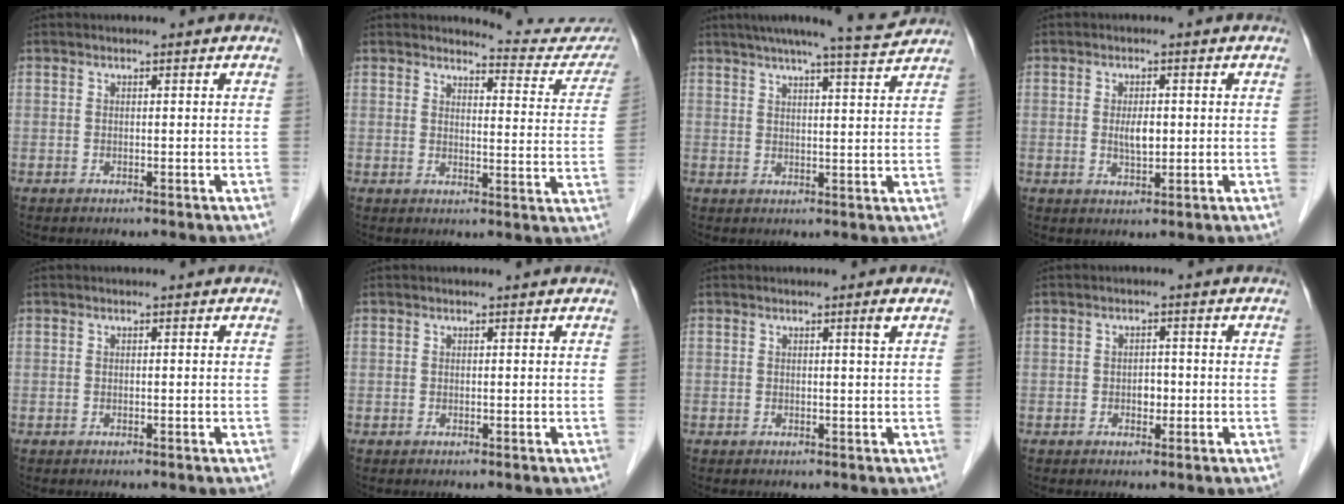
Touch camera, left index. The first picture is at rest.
{"total": 11.0, "force": [11.0, 1.0, 0.3], "torque": [0.016, -0.073, 0.103]}
{"total": 10.2, "force": [9.3, -0.3, 4.2], "torque": [-0.065, 0.007, 0.121]}
{"total": 3.0, "force": [0.0, 1.2, 2.7], "torque": [-0.051, -0.004, 0.002]}
{"total": 0.0}
{"total": 0.5, "force": [0.5, 0.1, 0.2], "torque": [-0.006, 0.005, 0.008]}
{"total": 1.1, "force": [0.4, -0.4, 0.9], "torque": [-0.019, -0.008, 0.009]}
{"total": 1.8, "force": [-0.6, 1.2, 1.2], "torque": [-0.017, 0.001, -0.008]}